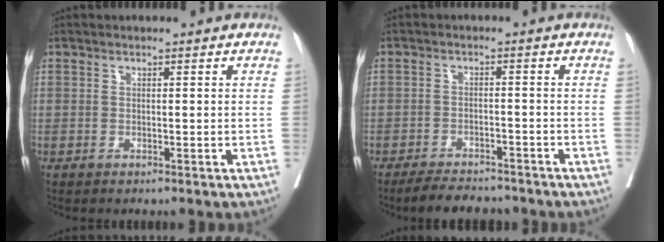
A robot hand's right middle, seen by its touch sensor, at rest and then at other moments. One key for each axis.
{"total": 6.1, "fx": -5.4, "fy": 2.2, "fz": 1.8, "tx": -0.031, "ty": -0.006, "tz": -0.083}